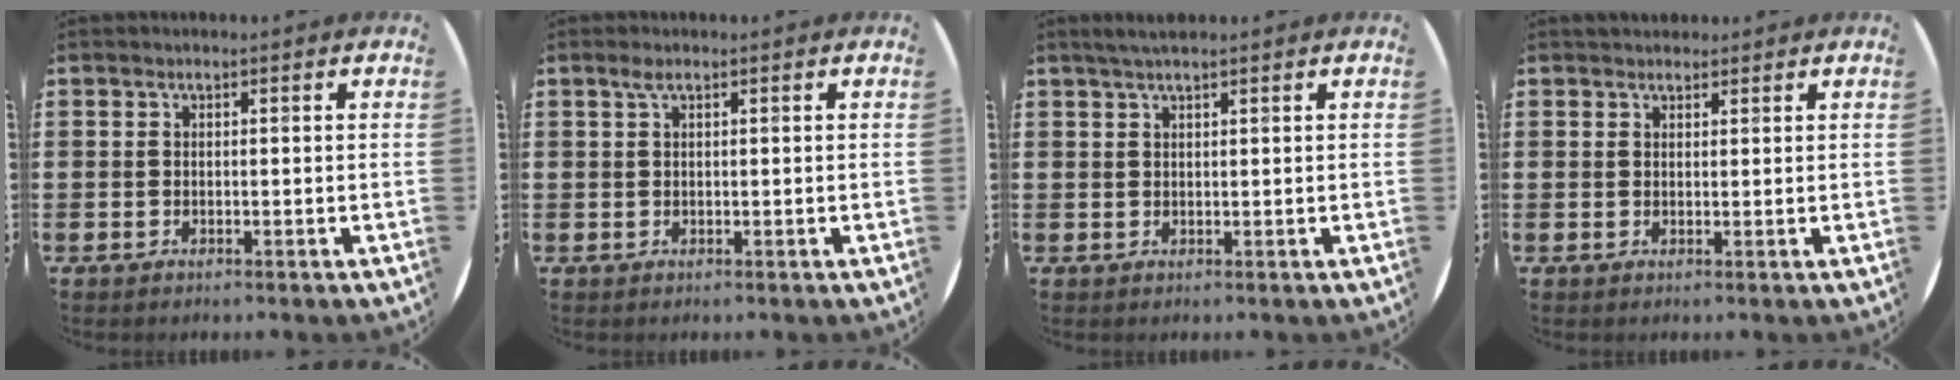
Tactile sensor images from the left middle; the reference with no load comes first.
{"total": 1.1, "force": [0.5, 0.2, 0.9], "torque": [-0.018, 0.005, 0.008]}
{"total": 1.8, "force": [1.5, 0.1, 1.0], "torque": [-0.021, 0.004, 0.026]}
{"total": 1.2, "force": [1.1, 0.4, -0.1], "torque": [0.009, 0.000, 0.020]}